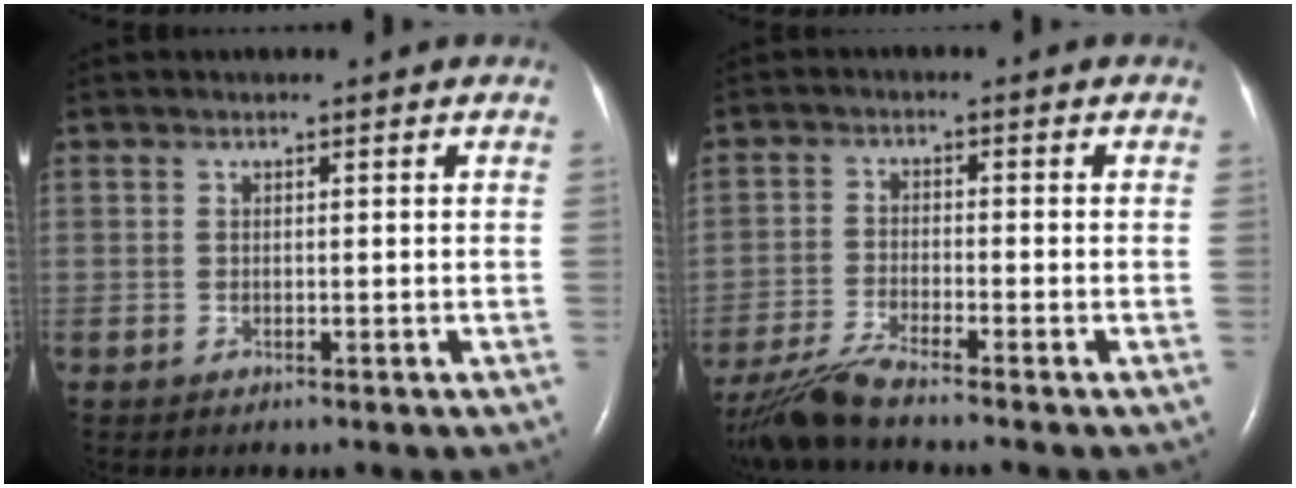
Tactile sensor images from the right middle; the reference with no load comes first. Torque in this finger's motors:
{"motor_torque": [0.37, -0.40, 0.04, 0.04]}